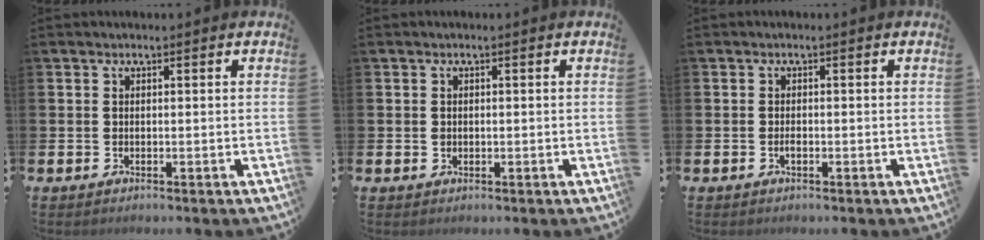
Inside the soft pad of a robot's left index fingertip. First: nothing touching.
{"total": 0.7, "force": [0.0, 0.6, 0.3], "torque": [-0.002, 0.005, -0.002]}
{"total": 0.9, "force": [-0.4, 0.4, 0.7], "torque": [-0.017, 0.000, -0.006]}